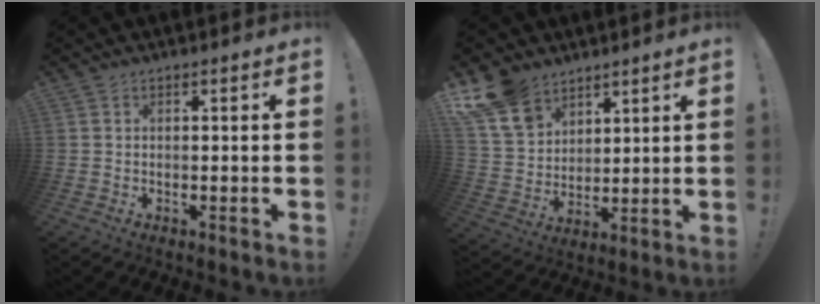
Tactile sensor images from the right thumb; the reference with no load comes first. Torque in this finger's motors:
{"motor_torque": [0.22, 2.46, 0.36, 0.28, 0.00]}